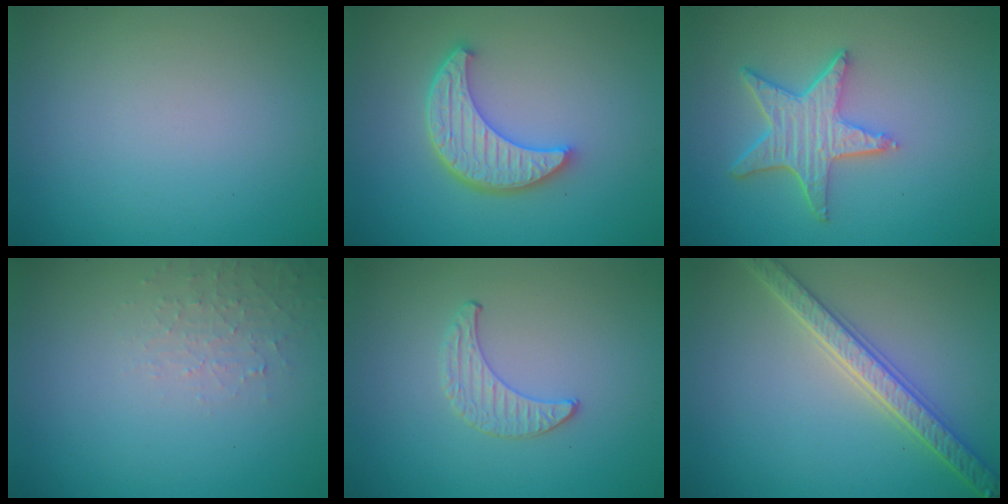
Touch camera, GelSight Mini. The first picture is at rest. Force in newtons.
{"total": 5.1, "press": 4.0, "slide": 3.1}
{"total": 5.1, "press": 4.0, "slide": 3.1}
{"total": 1.8, "press": 1.8, "slide": 0.4}
{"total": 1.0, "press": 1.0, "slide": 0.3}
{"total": 4.0, "press": 3.9, "slide": 0.9}